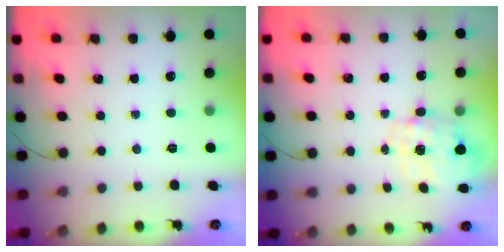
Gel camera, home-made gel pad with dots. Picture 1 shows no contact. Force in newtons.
{"total": 2.7, "press": 2.6, "slide": 0.8}